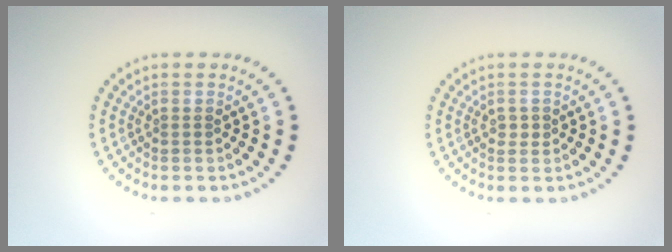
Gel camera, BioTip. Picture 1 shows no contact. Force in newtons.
{"total": 1.0, "press": 1.0, "slide": 0.1}